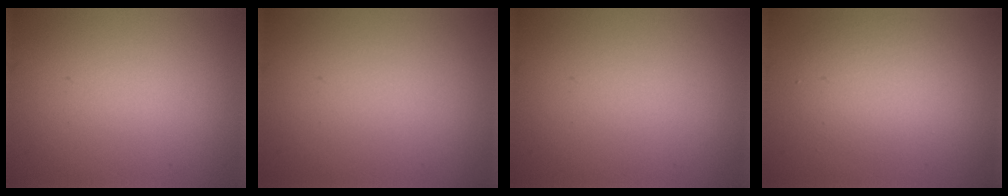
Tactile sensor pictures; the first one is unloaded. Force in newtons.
{"total": 0.0}
{"total": 0.0}
{"total": 3.6, "press": 3.6, "slide": 0.2}